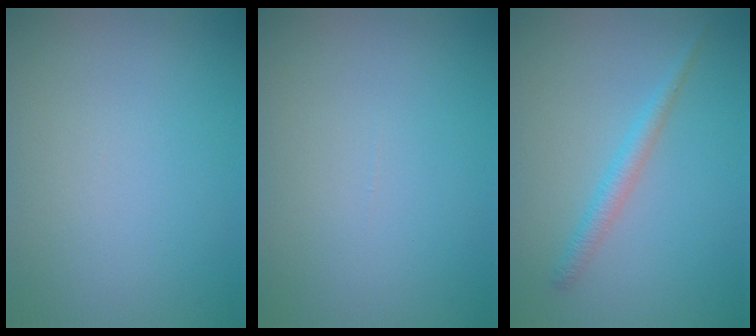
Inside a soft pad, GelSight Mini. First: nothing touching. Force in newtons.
{"total": 0.0}
{"total": 1.8, "press": 1.8, "slide": 0.1}